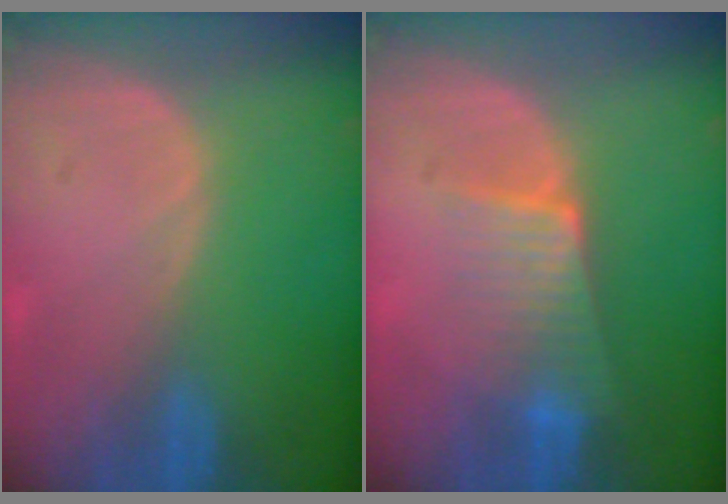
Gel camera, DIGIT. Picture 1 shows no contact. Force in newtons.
{"total": 6.5, "press": 5.9, "slide": 2.9}